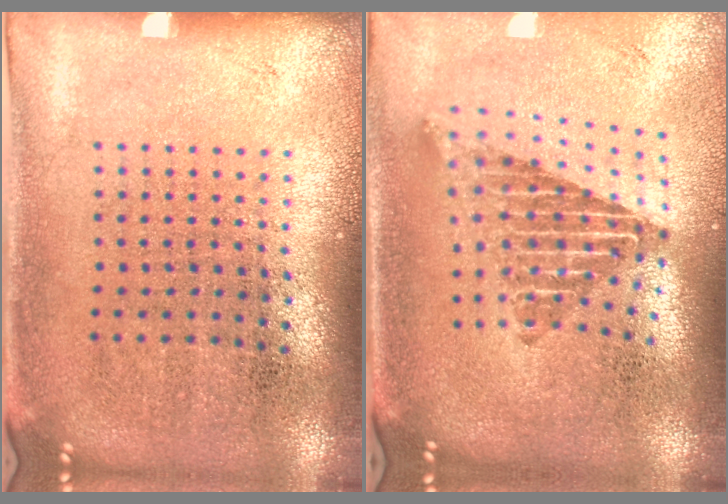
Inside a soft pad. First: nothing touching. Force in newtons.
{"total": 2.1, "press": 1.6, "slide": 1.3}